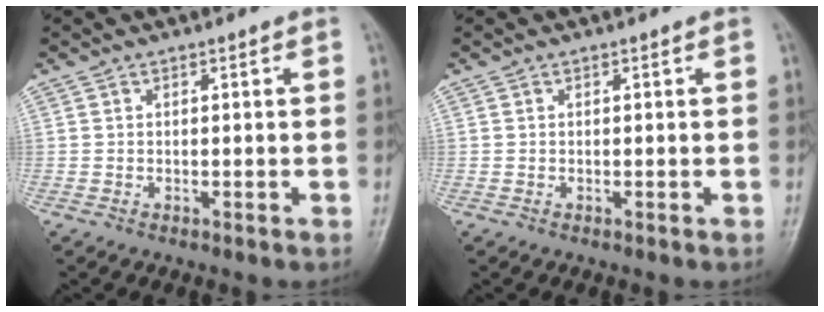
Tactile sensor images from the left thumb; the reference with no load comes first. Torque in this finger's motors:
{"motor_torque": [0.00, 0.00, 0.00, -0.01, 0.00]}